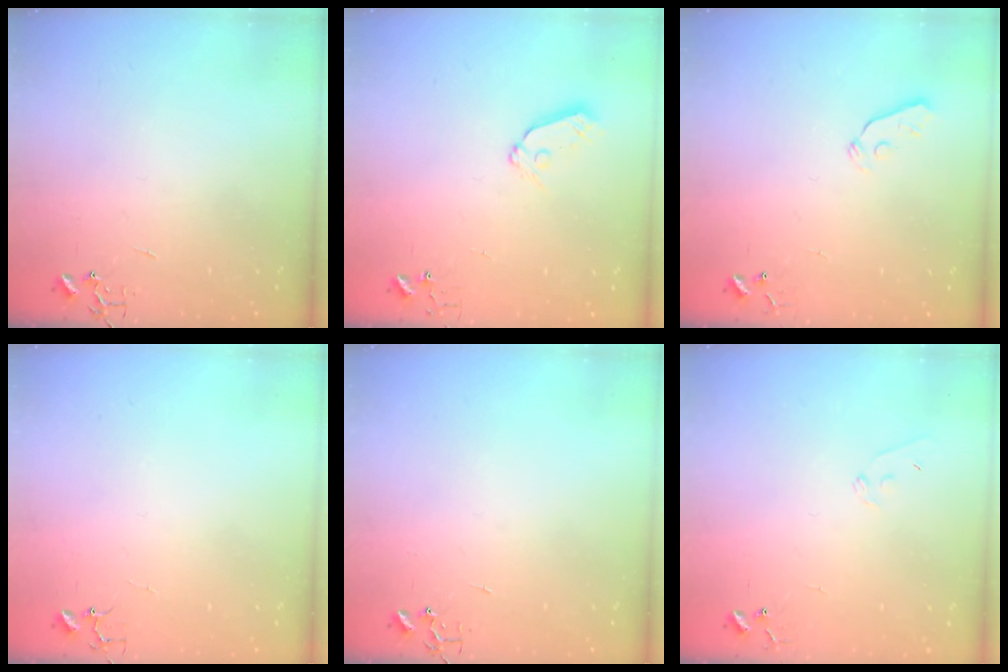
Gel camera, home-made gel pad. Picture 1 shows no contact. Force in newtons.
{"total": 7.0, "press": 7.0, "slide": 0.6}
{"total": 3.3, "press": 3.2, "slide": 0.7}
{"total": 3.4, "press": 3.4, "slide": 0.3}
{"total": 0.0}
{"total": 6.8, "press": 6.7, "slide": 0.5}